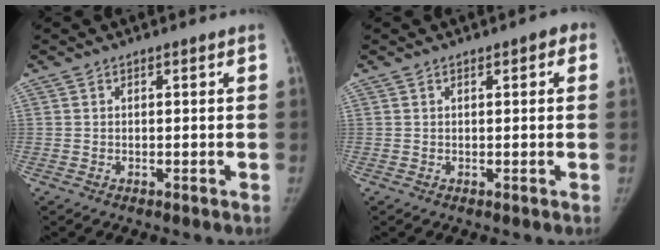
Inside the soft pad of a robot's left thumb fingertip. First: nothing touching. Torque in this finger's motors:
{"motor_torque": [-0.17, 0.04, -0.18, 0.14, 0.06]}